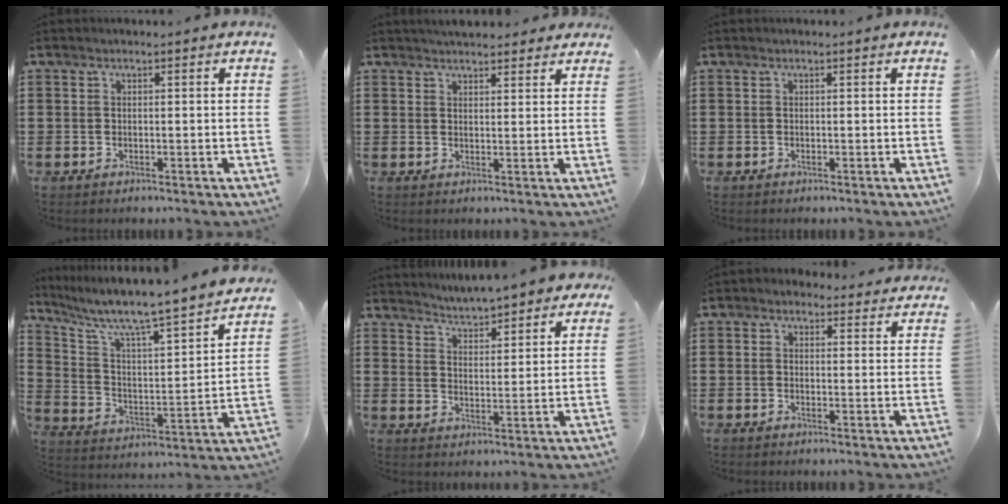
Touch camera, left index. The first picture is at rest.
{"total": 3.0, "force": [2.9, 0.8, 0.5], "torque": [-0.015, 0.000, 0.055]}
{"total": 0.0}
{"total": 6.0, "force": [5.1, 0.2, 3.2], "torque": [-0.089, -0.053, 0.075]}
{"total": 3.8, "force": [3.8, 0.1, -0.3], "torque": [-0.015, -0.019, 0.064]}
{"total": 1.9, "force": [1.4, 1.3, 0.1], "torque": [-0.001, 0.003, 0.023]}